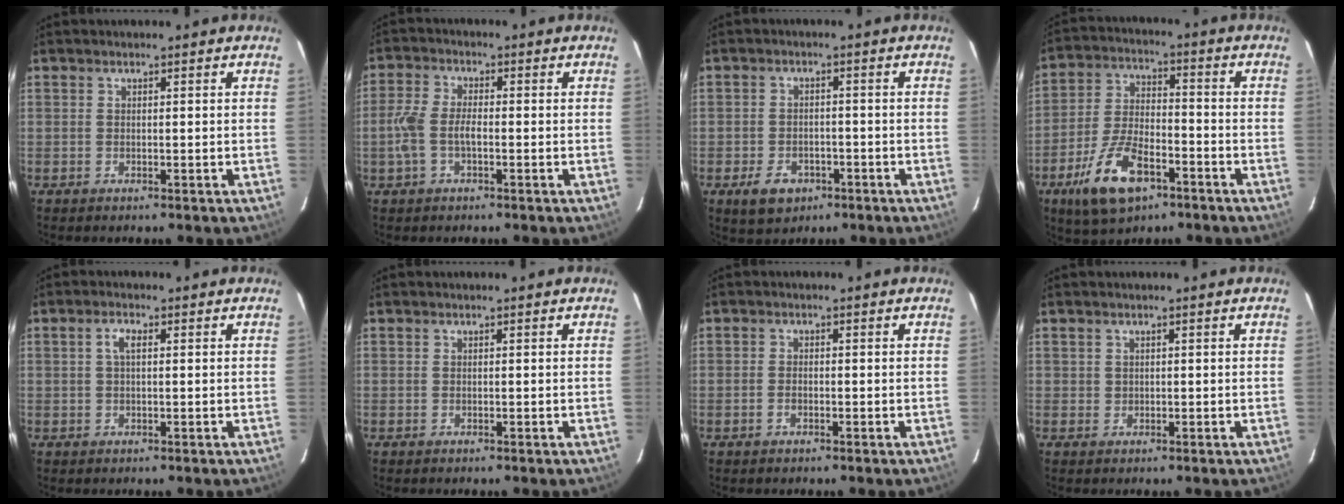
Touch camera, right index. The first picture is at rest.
{"total": 5.7, "force": [-1.5, 2.6, 4.9], "torque": [-0.109, 0.005, -0.029]}
{"total": 5.0, "force": [-2.5, 3.8, 2.0], "torque": [-0.049, 0.005, -0.031]}
{"total": 13.8, "force": [-7.6, 6.1, 9.7], "torque": [-0.208, -0.010, -0.136]}
{"total": 2.1, "force": [0.5, 0.8, 1.9], "torque": [-0.041, 0.007, 0.008]}
{"total": 0.0}
{"total": 1.5, "force": [-0.7, 0.9, 1.0], "torque": [-0.023, 0.001, -0.014]}
{"total": 0.8, "force": [0.3, 0.8, 0.0], "torque": [0.004, 0.004, 0.004]}